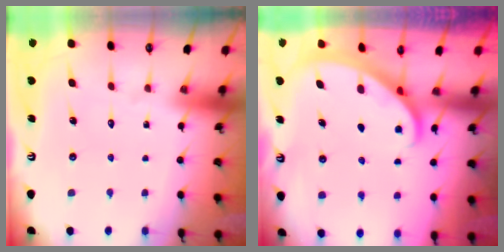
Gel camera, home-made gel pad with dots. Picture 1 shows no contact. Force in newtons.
{"total": 1.9, "press": 1.9, "slide": 0.2}